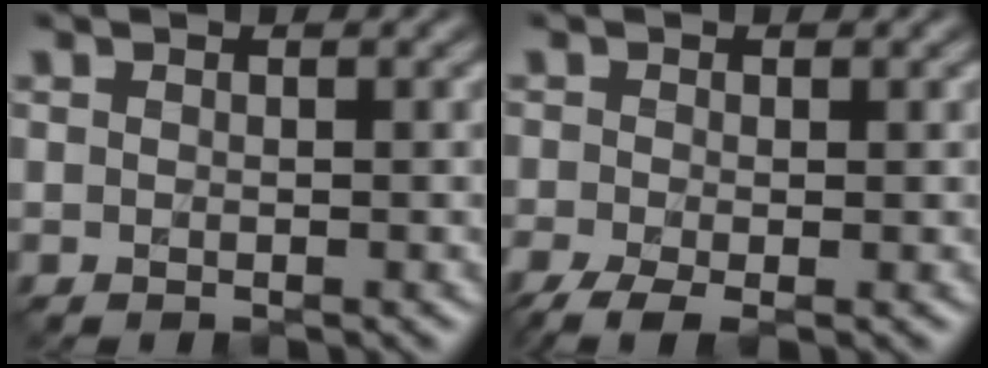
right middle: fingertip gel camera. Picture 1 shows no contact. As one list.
[{"total": 2.9, "force": [-1.9, 0.8, 2.1], "torque": [-0.051, -0.008, -0.039]}]